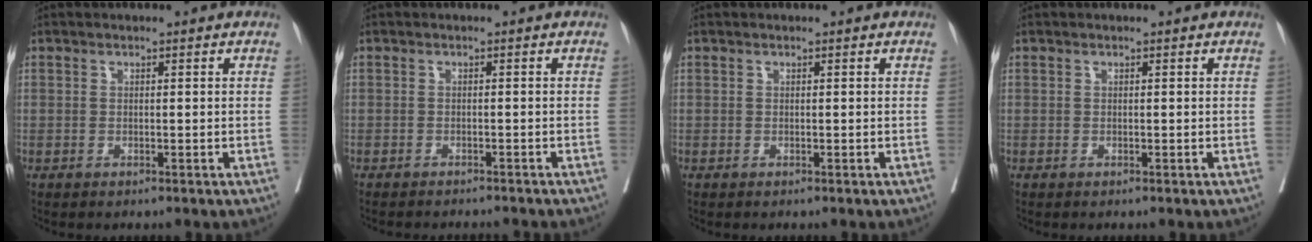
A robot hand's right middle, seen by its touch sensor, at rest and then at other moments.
{"total": 7.1, "force": [-6.7, 1.0, 2.1], "torque": [-0.018, -0.009, -0.081]}
{"total": 0.0}
{"total": 0.0}